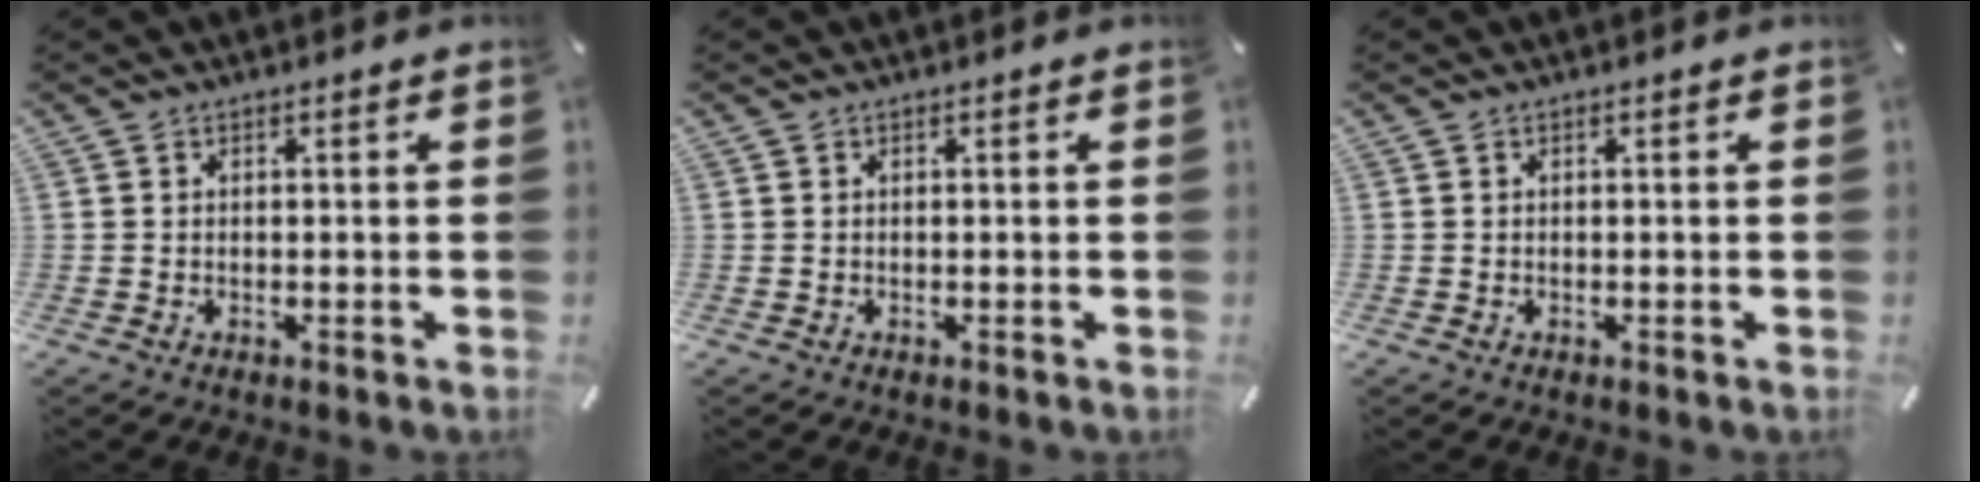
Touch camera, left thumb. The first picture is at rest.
{"total": 0.0}
{"total": 0.0}